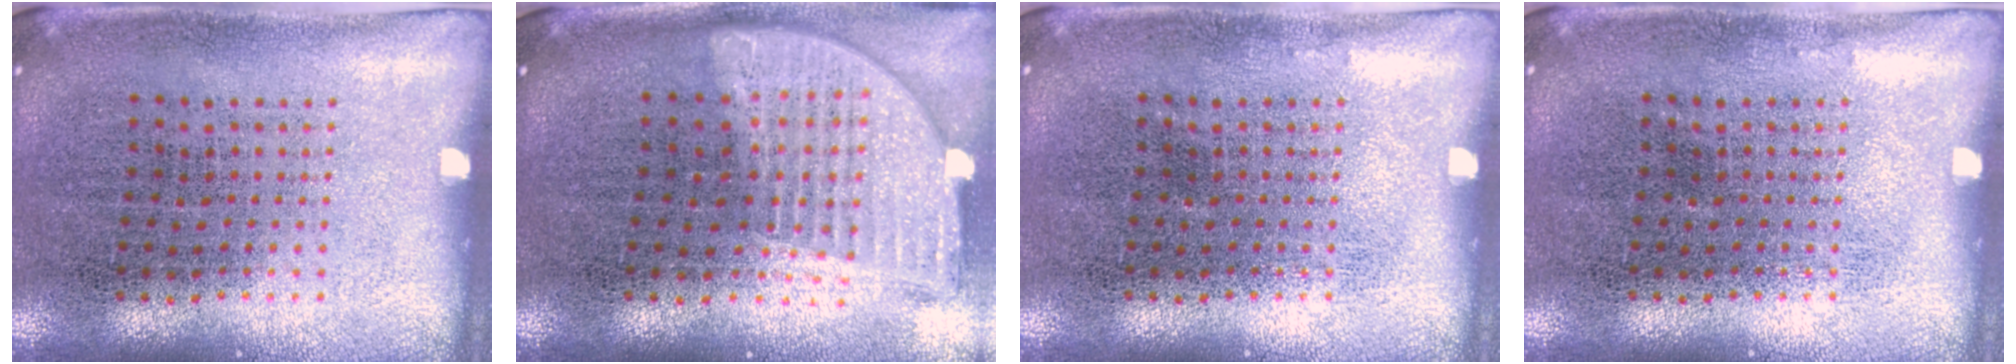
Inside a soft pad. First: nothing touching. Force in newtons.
{"total": 1.9, "press": 1.5, "slide": 1.2}
{"total": 0.0}
{"total": 0.0}